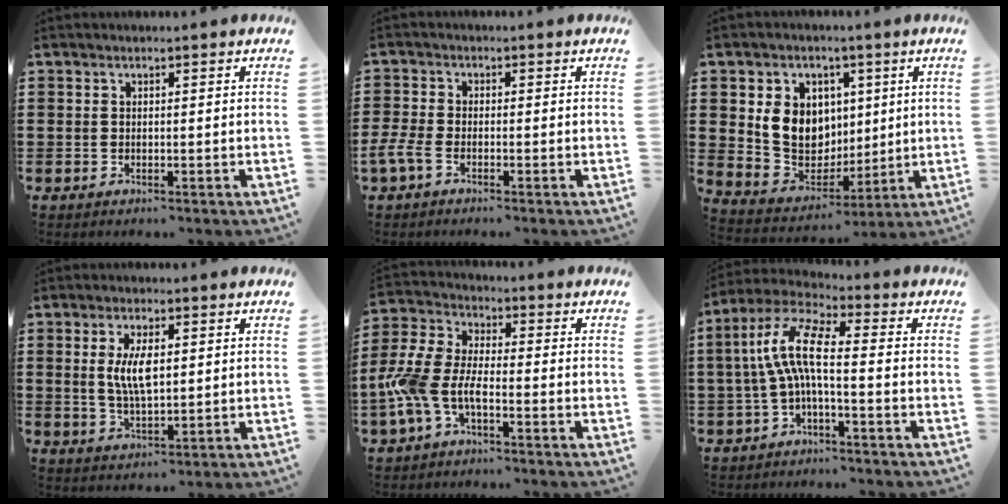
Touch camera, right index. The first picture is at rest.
{"total": 2.7, "force": [-1.8, 0.9, 1.8], "torque": [-0.058, -0.007, -0.040]}
{"total": 9.2, "force": [2.0, 8.1, 3.7], "torque": [-0.097, 0.008, 0.043]}
{"total": 6.0, "force": [1.0, 2.3, 5.4], "torque": [-0.117, 0.005, 0.014]}
{"total": 8.0, "force": [-3.3, 3.6, 6.3], "torque": [-0.172, -0.014, -0.070]}
{"total": 8.8, "force": [-0.6, 2.4, 8.4], "torque": [-0.199, -0.013, -0.022]}